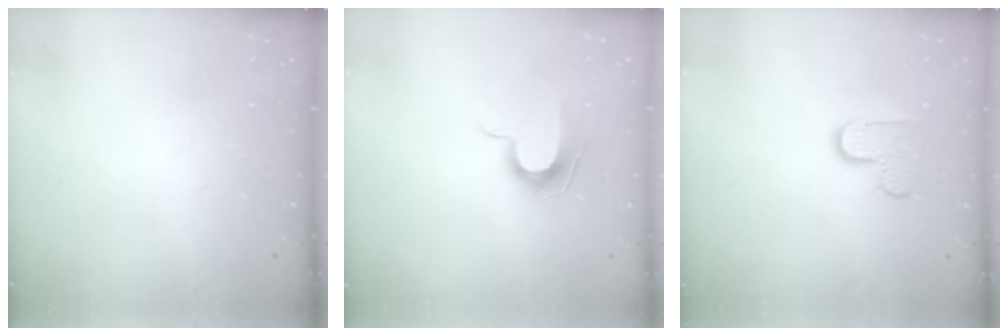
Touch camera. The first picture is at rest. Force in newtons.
{"total": 8.9, "press": 8.9, "slide": 0.8}
{"total": 6.8, "press": 6.8, "slide": 0.2}